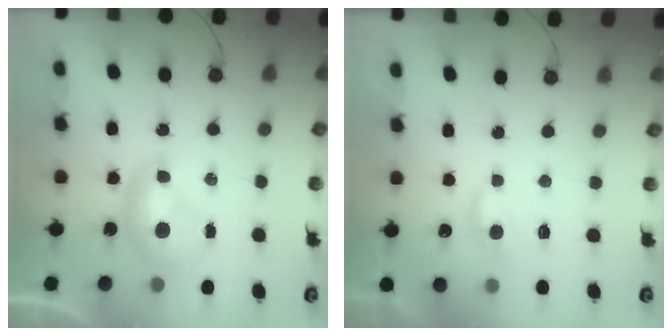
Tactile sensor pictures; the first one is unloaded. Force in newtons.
{"total": 2.2, "press": 2.2, "slide": 0.5}